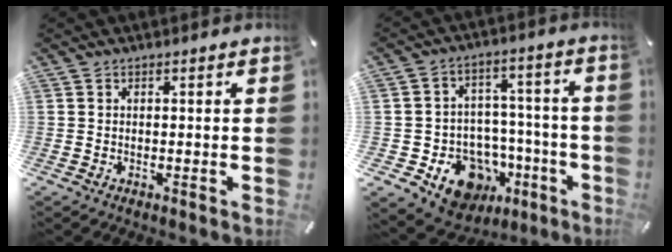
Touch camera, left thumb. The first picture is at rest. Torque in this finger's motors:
{"motor_torque": [1.87, 2.23, 0.21, 0.07, 0.28]}